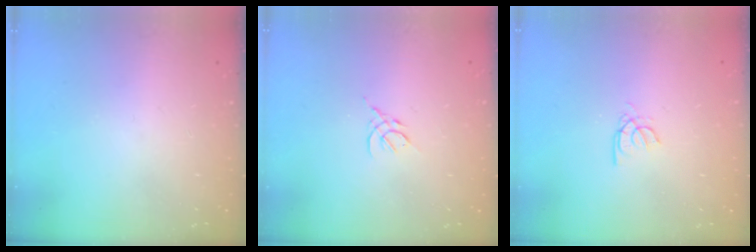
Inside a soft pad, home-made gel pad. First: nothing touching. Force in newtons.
{"total": 3.1, "press": 3.0, "slide": 0.8}
{"total": 2.6, "press": 2.6, "slide": 0.4}